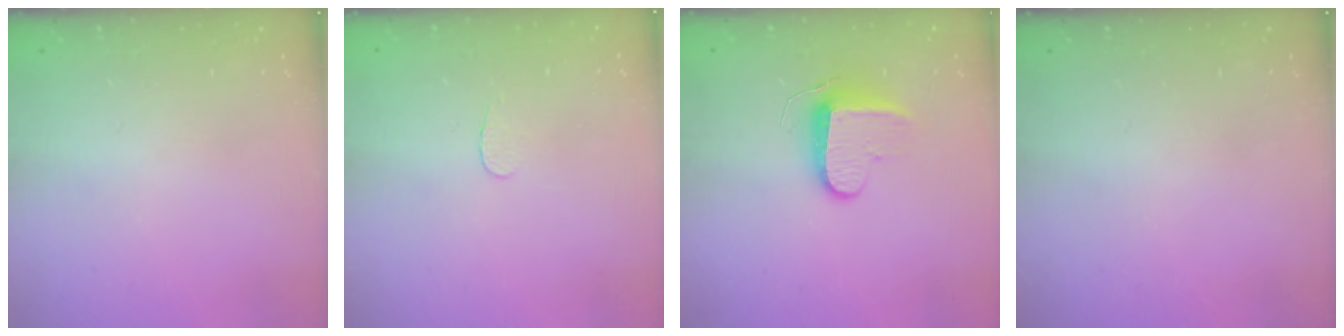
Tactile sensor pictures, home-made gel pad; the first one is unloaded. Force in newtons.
{"total": 2.8, "press": 2.8, "slide": 0.3}
{"total": 9.5, "press": 9.5, "slide": 0.8}
{"total": 0.0}